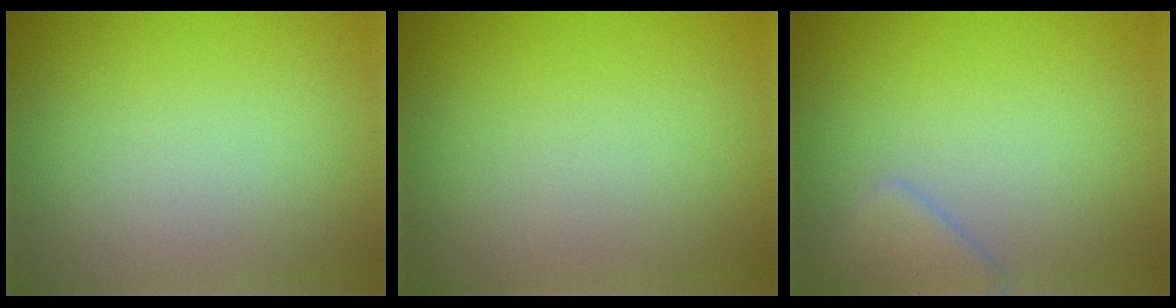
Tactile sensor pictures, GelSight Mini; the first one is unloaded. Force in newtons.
{"total": 0.0}
{"total": 2.4, "press": 2.4, "slide": 0.2}